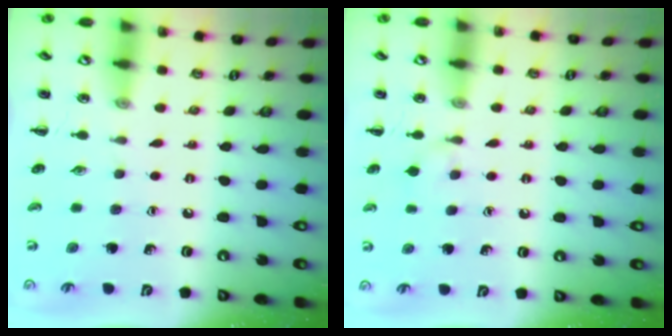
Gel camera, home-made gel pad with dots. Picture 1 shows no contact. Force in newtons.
{"total": 5.3, "press": 4.9, "slide": 2.0}